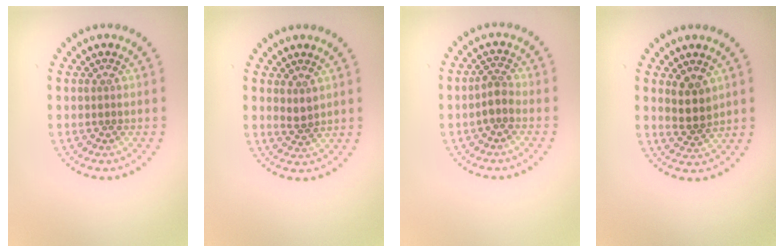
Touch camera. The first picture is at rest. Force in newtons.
{"total": 1.3, "press": 1.1, "slide": 0.7}
{"total": 1.6, "press": 1.4, "slide": 0.9}
{"total": 2.5, "press": 2.2, "slide": 1.2}